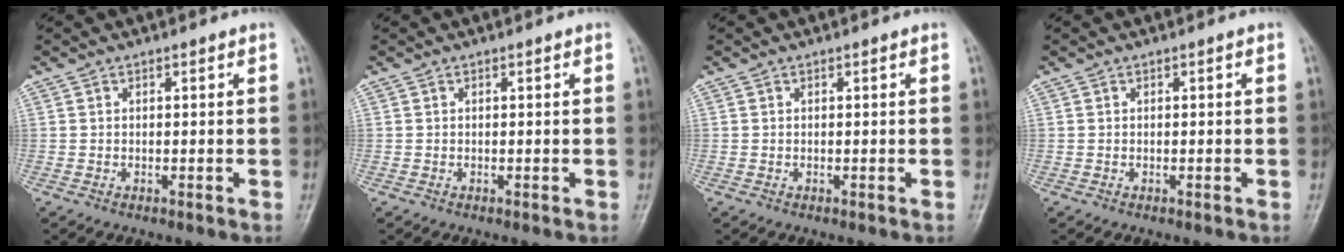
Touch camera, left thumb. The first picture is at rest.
{"total": 0.0}
{"total": 0.0}
{"total": 0.0}